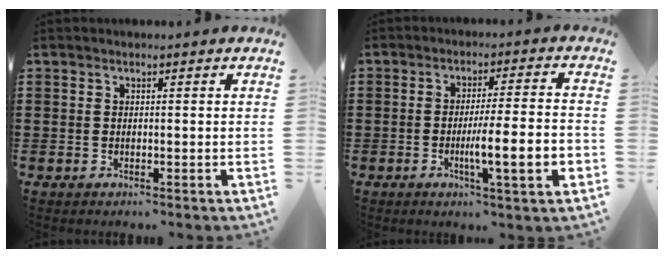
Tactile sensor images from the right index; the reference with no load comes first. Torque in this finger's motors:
{"motor_torque": [1.49, -0.64, 0.43, 0.15]}